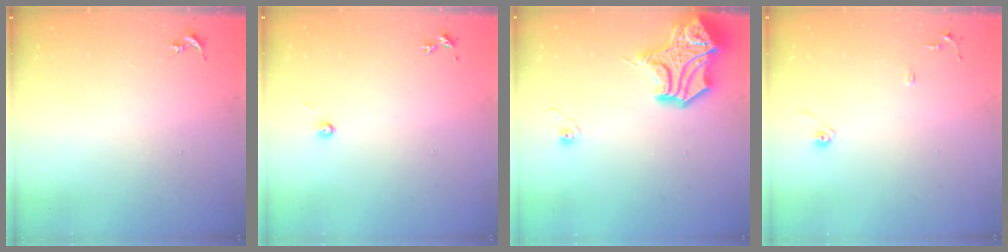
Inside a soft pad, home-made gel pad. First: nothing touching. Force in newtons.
{"total": 3.9, "press": 3.9, "slide": 0.5}
{"total": 21.1, "press": 21.0, "slide": 2.6}
{"total": 8.0, "press": 8.0, "slide": 0.8}